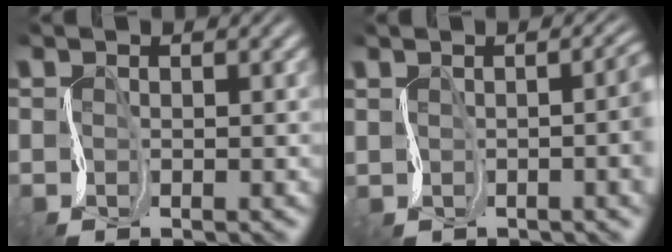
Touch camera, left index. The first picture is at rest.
{"total": 2.3, "force": [0.3, 0.4, 2.3], "torque": [-0.025, -0.002, 0.013]}